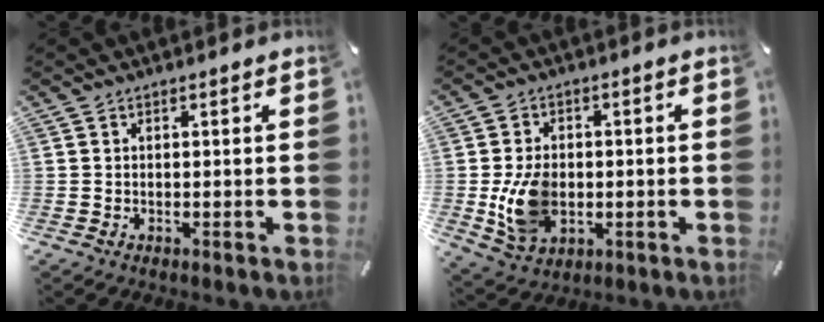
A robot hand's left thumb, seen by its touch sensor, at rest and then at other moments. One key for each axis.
{"total": 10.6, "fx": -1.4, "fy": 7.6, "fz": 7.2, "tx": -0.134, "ty": -0.002, "tz": -0.024}